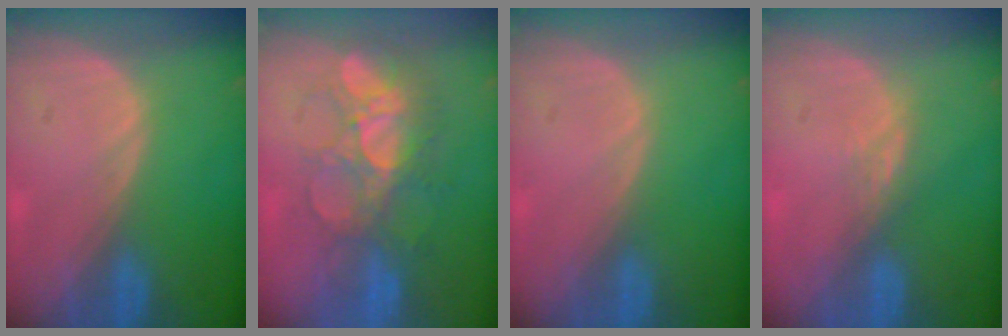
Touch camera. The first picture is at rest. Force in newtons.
{"total": 8.4, "press": 8.1, "slide": 2.2}
{"total": 0.0}
{"total": 2.4, "press": 1.9, "slide": 1.4}